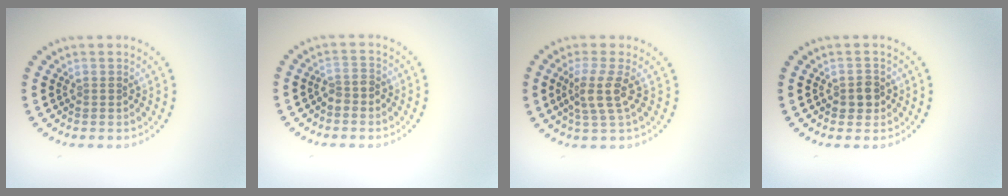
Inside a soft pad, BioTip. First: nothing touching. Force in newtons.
{"total": 1.6, "press": 1.3, "slide": 0.9}
{"total": 2.8, "press": 2.1, "slide": 1.8}
{"total": 1.7, "press": 1.6, "slide": 0.5}